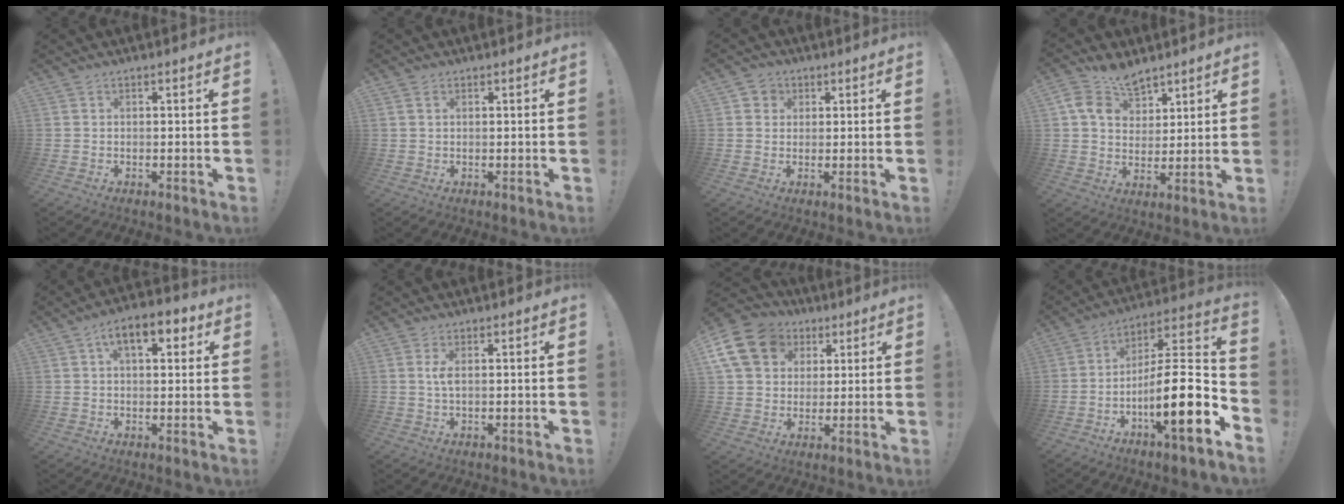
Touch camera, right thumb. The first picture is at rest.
{"total": 1.4, "force": [0.7, 0.9, 0.8], "torque": [-0.013, 0.000, 0.012]}
{"total": 3.5, "force": [1.1, 3.3, 0.8], "torque": [-0.009, -0.002, 0.020]}
{"total": 11.4, "force": [7.3, 7.4, 4.7], "torque": [-0.079, -0.037, 0.144]}
{"total": 9.3, "force": [3.6, 4.5, 7.2], "torque": [-0.103, -0.001, 0.059]}
{"total": 2.6, "force": [0.5, 0.6, 2.5], "torque": [-0.047, 0.001, 0.007]}
{"total": 16.3, "force": [5.7, 13.2, 7.7], "torque": [-0.125, -0.022, 0.116]}
{"total": 17.9, "force": [-6.0, 2.6, 16.7], "torque": [-0.282, 0.005, -0.105]}